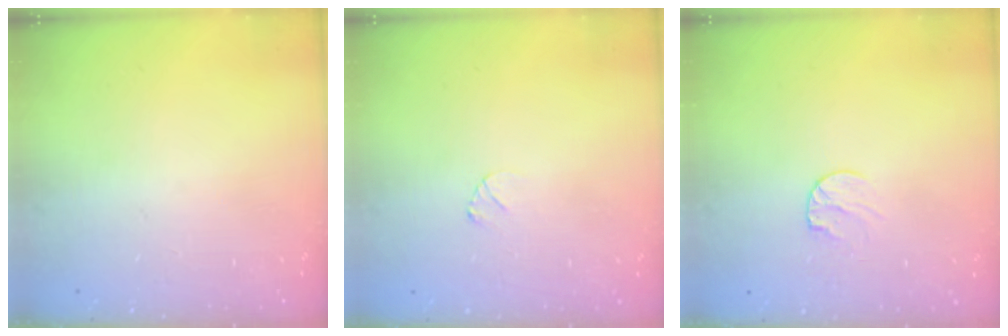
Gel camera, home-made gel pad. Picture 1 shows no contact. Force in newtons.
{"total": 2.6, "press": 2.6, "slide": 0.3}
{"total": 5.6, "press": 5.5, "slide": 0.6}